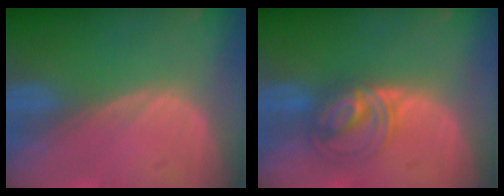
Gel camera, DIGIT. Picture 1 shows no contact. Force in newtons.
{"total": 5.7, "press": 5.6, "slide": 0.4}